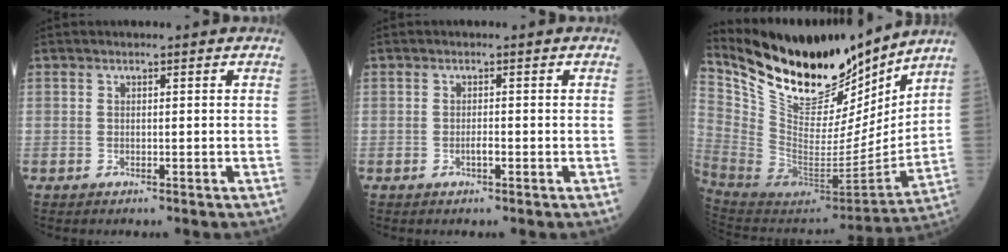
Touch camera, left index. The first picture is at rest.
{"total": 1.0, "force": [-0.5, 0.2, 0.9], "torque": [-0.018, 0.000, -0.009]}
{"total": 23.6, "force": [20.0, 6.5, 10.8], "torque": [-0.203, -0.032, 0.345]}